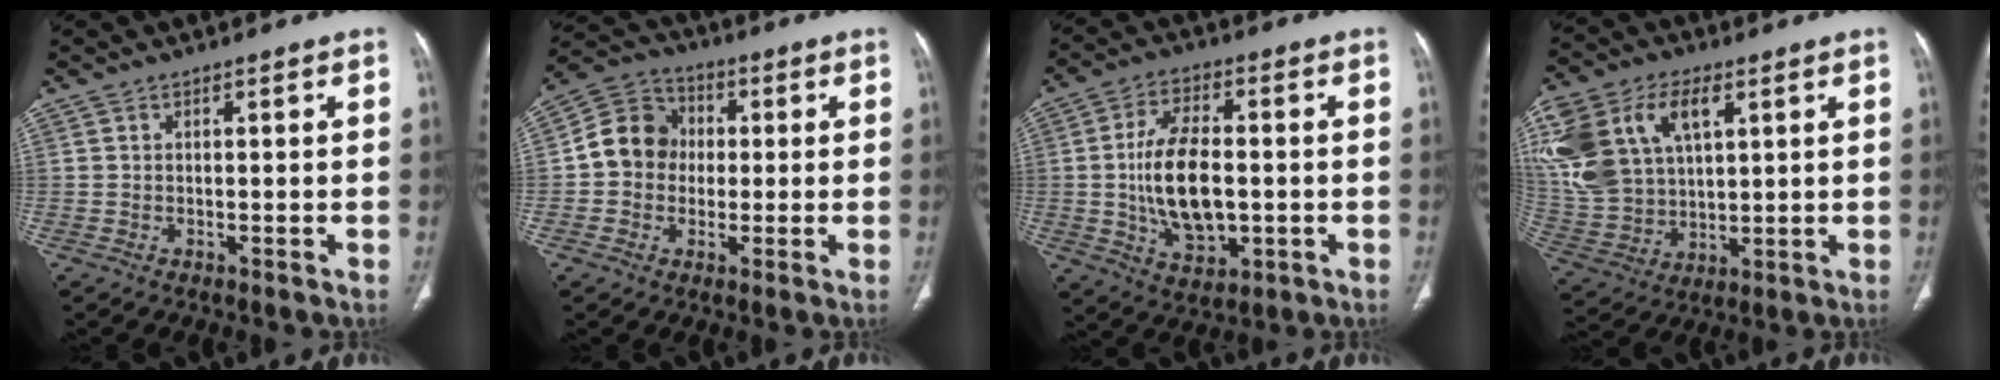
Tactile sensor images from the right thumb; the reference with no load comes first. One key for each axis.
{"total": 9.9, "fx": 0.1, "fy": 8.9, "fz": 4.5, "tx": -0.057, "ty": 0.027, "tz": -0.012}
{"total": 14.0, "fx": -0.9, "fy": 7.6, "fz": 11.7, "tx": -0.202, "ty": 0.002, "tz": -0.009}
{"total": 23.1, "fx": 8.4, "fy": 14.6, "fz": 15.7, "tx": -0.353, "ty": 0.013, "tz": 0.169}